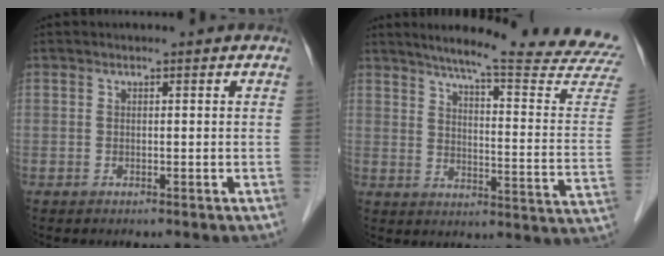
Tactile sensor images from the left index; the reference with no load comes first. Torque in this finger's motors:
{"motor_torque": [0.11, -1.08, 0.07, 0.01]}